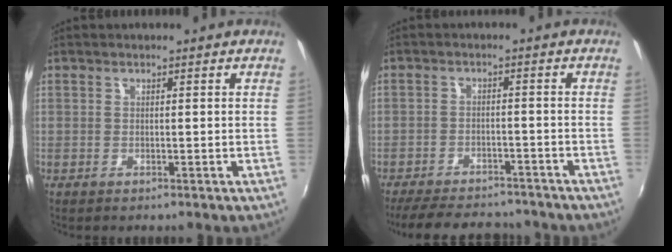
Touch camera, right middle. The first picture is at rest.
{"total": 14.7, "force": [-12.6, 4.8, 5.9], "torque": [-0.134, -0.004, -0.177]}